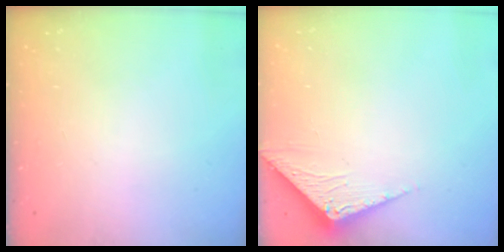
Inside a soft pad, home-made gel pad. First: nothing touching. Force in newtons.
{"total": 3.4, "press": 3.4, "slide": 0.3}